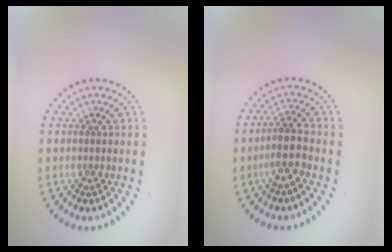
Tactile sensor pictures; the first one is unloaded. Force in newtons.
{"total": 2.8, "press": 2.5, "slide": 1.3}